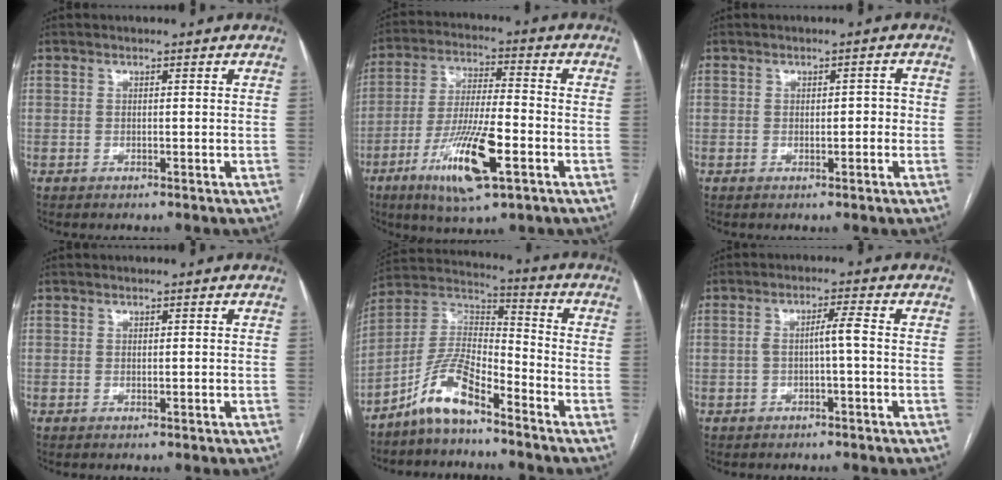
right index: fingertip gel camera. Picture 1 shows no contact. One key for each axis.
{"total": 13.9, "fx": -6.0, "fy": 2.4, "fz": 12.3, "tx": -0.239, "ty": -0.018, "tz": -0.103}
{"total": 2.3, "fx": -0.3, "fy": 0.8, "fz": 2.1, "tx": -0.029, "ty": 0.007, "tz": -0.002}
{"total": 0.0}
{"total": 9.9, "fx": -7.1, "fy": 2.6, "fz": 6.3, "tx": -0.137, "ty": 0.022, "tz": -0.141}
{"total": 3.0, "fx": -0.5, "fy": -0.2, "fz": 2.9, "tx": -0.051, "ty": 0.009, "tz": -0.006}